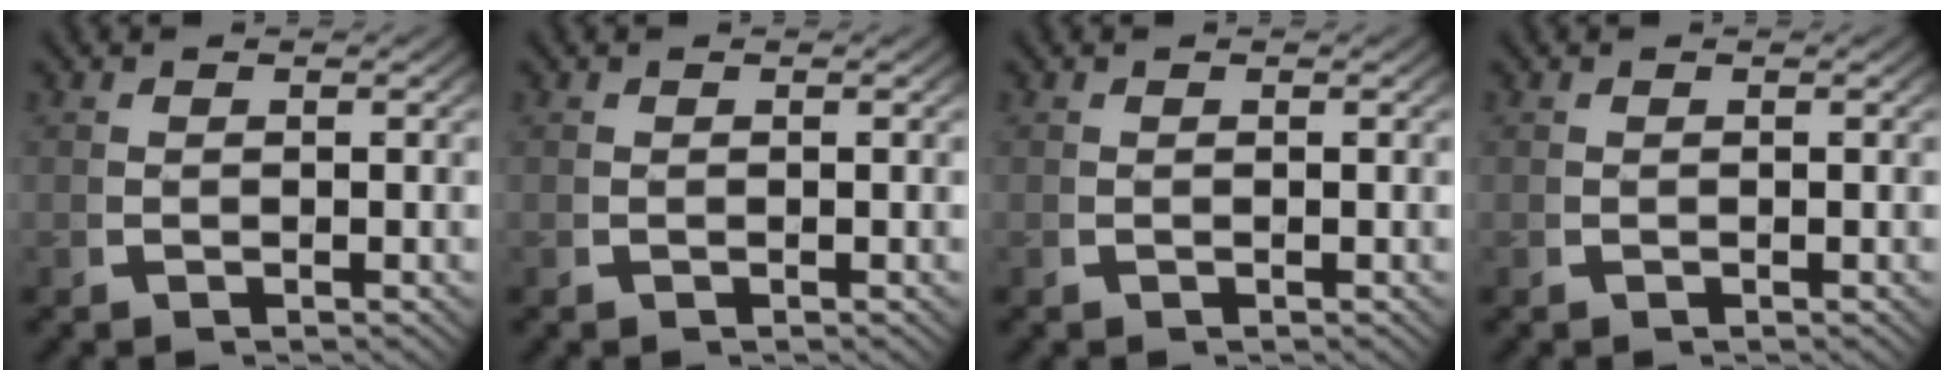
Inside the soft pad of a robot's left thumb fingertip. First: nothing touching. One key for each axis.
{"total": 0.0}
{"total": 0.0}
{"total": 0.0}